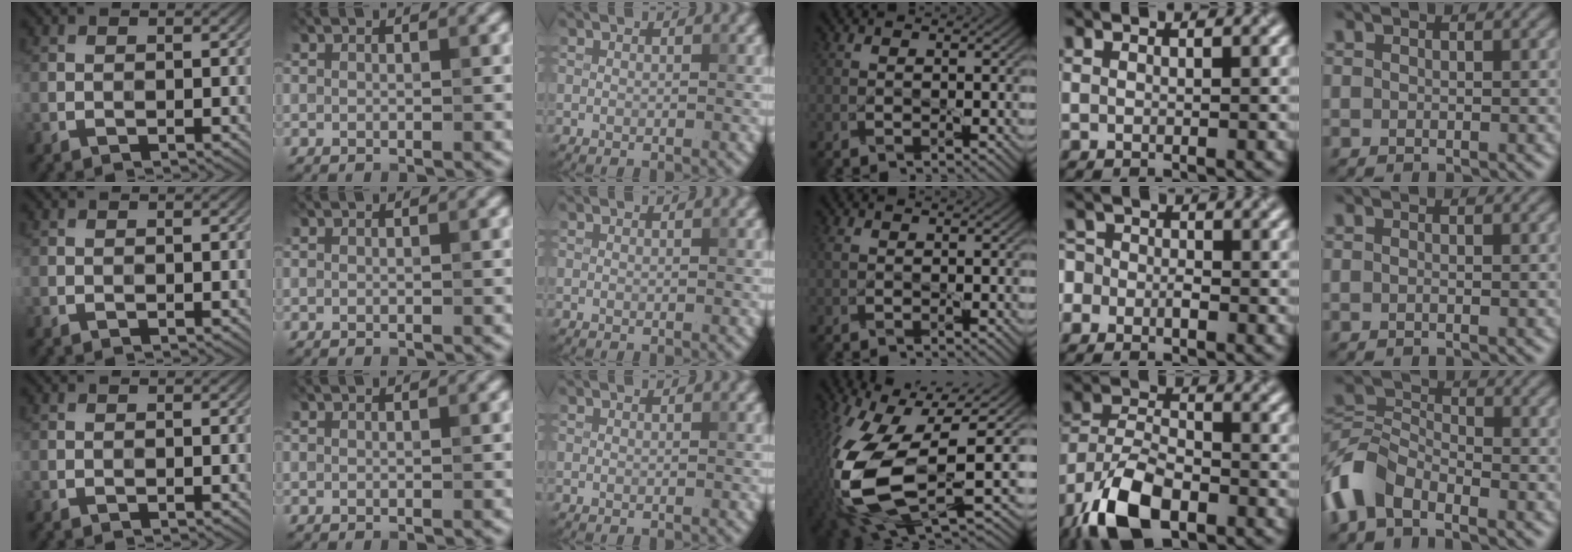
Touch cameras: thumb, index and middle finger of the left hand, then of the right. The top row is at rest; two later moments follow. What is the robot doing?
{"motion": "lift_and_place", "object": "knife"}